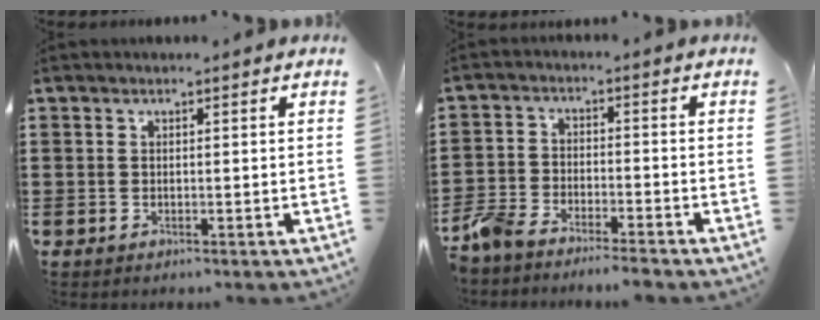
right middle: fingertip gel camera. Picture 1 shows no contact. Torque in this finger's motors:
{"motor_torque": [0.50, 0.17, 0.10, 0.04]}